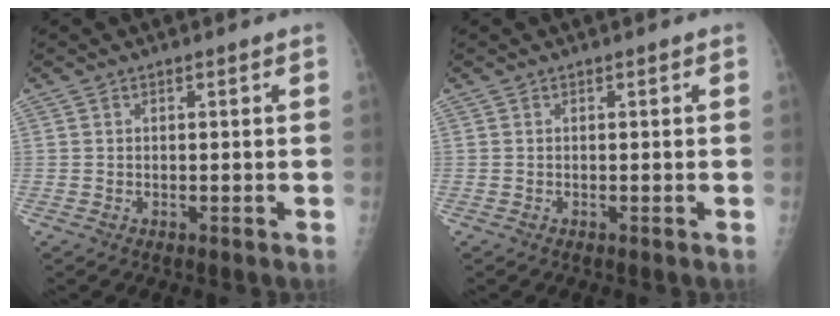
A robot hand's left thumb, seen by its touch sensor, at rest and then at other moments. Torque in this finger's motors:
{"motor_torque": [0.00, 0.00, 0.01, -0.01, 0.00]}